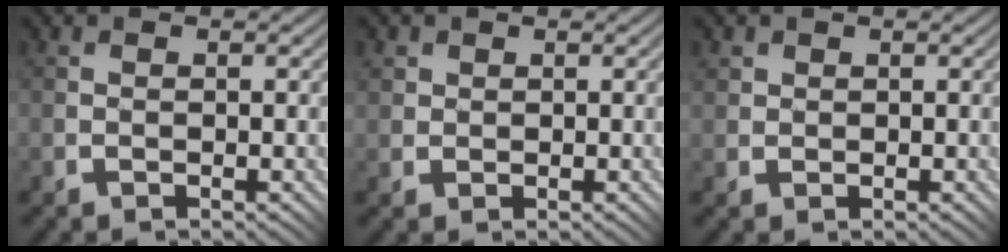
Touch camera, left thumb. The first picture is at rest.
{"total": 2.2, "force": [1.1, 1.9, 0.1], "torque": [-0.015, 0.005, 0.022]}
{"total": 1.5, "force": [0.8, 1.2, -0.1], "torque": [-0.002, 0.000, 0.015]}